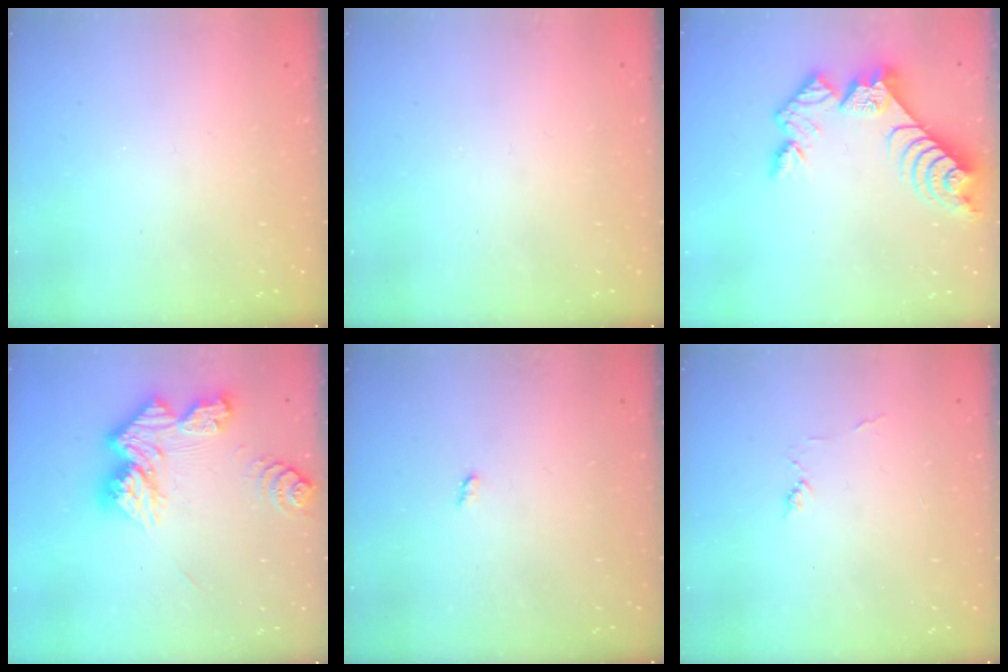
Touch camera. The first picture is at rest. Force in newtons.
{"total": 0.0}
{"total": 12.0, "press": 11.9, "slide": 0.9}
{"total": 15.8, "press": 15.7, "slide": 1.3}
{"total": 1.2, "press": 1.2, "slide": 0.2}
{"total": 2.6, "press": 2.6, "slide": 0.3}